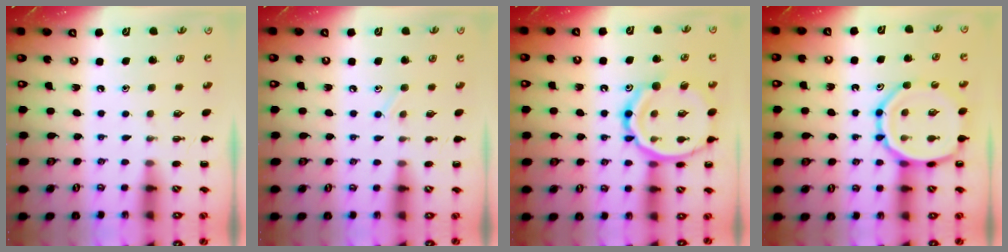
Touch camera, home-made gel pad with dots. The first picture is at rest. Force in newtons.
{"total": 5.5, "press": 5.2, "slide": 1.7}
{"total": 19.7, "press": 19.5, "slide": 2.5}
{"total": 13.5, "press": 13.2, "slide": 2.4}